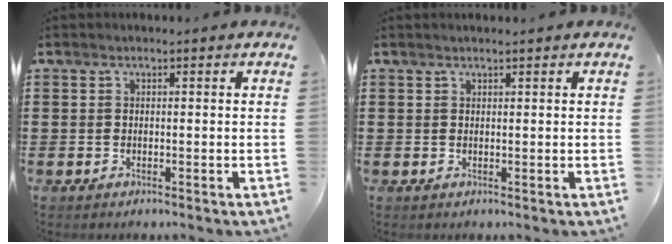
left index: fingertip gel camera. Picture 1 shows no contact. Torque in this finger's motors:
{"motor_torque": [0.23, -0.28, 0.02, 0.00]}